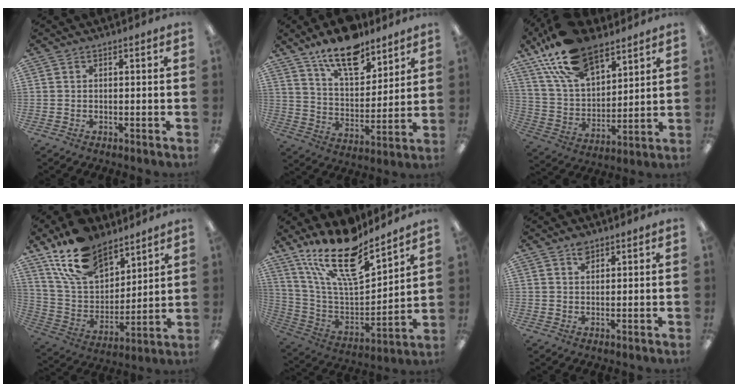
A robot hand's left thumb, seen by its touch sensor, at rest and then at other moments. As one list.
[{"total": 15.1, "force": [11.8, 6.0, 7.1], "torque": [-0.117, -0.068, 0.210]}, {"total": 20.2, "force": [13.9, 9.8, 10.9], "torque": [-0.212, -0.062, 0.254]}, {"total": 17.1, "force": [13.1, 8.5, 7.1], "torque": [-0.156, -0.066, 0.245]}, {"total": 21.0, "force": [15.8, 6.8, 12.0], "torque": [-0.219, -0.106, 0.277]}, {"total": 2.7, "force": [2.0, 1.4, 1.1], "torque": [-0.017, -0.005, 0.037]}]